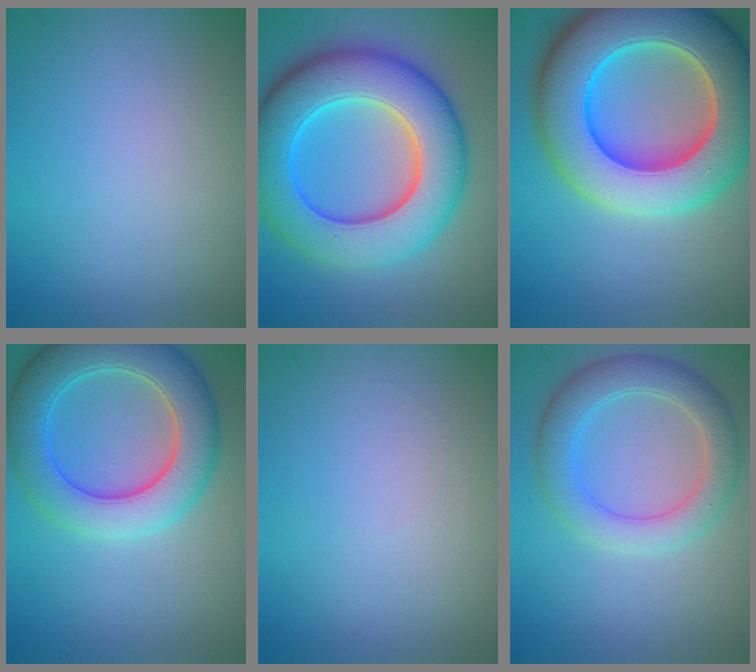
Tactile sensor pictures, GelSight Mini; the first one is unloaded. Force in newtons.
{"total": 11.2, "press": 11.2, "slide": 0.2}
{"total": 13.9, "press": 13.8, "slide": 0.8}
{"total": 7.3, "press": 7.3, "slide": 0.2}
{"total": 0.0}
{"total": 4.5, "press": 4.5, "slide": 0.3}